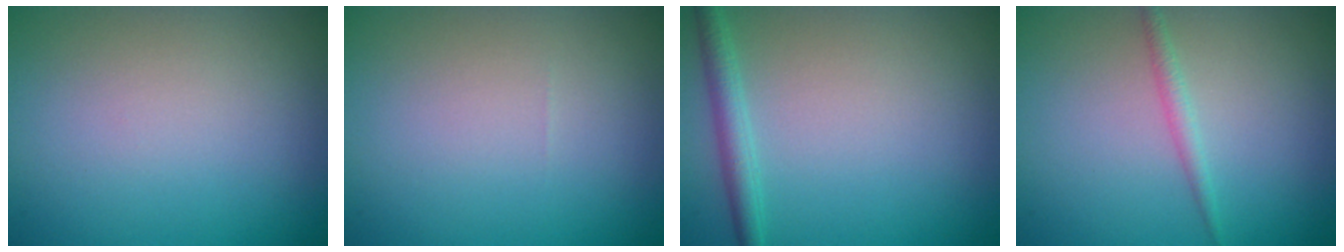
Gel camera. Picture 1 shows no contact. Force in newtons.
{"total": 0.0}
{"total": 2.2, "press": 2.2, "slide": 0.1}
{"total": 1.1, "press": 1.1, "slide": 0.0}